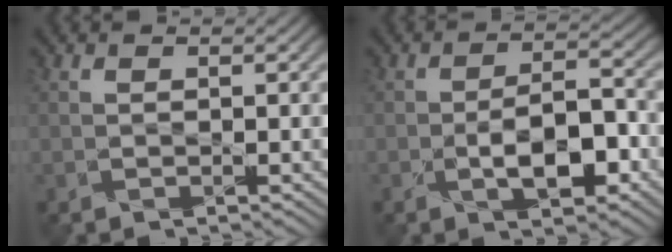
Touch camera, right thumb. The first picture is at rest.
{"total": 6.1, "force": [-2.5, 2.8, 4.8], "torque": [-0.072, 0.005, -0.045]}